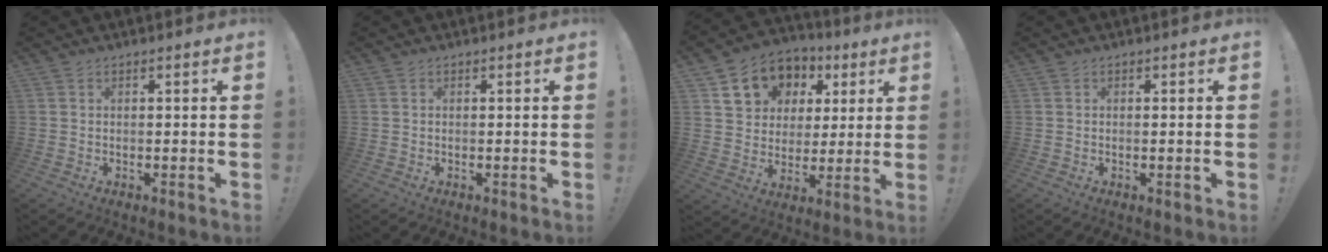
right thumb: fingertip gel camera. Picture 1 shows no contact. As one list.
[{"total": 0.0}, {"total": 13.2, "force": [5.9, 10.8, 4.8], "torque": [-0.079, -0.025, 0.125]}, {"total": 0.6, "force": [-0.2, -0.2, 0.5], "torque": [-0.008, -0.001, -0.003]}]